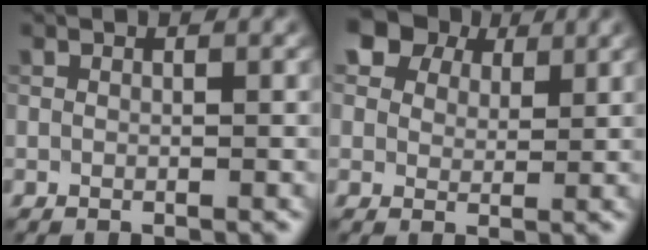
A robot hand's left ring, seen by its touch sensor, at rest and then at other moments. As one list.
[{"total": 8.3, "force": [5.6, 5.3, 3.3], "torque": [-0.086, 0.012, 0.091]}]